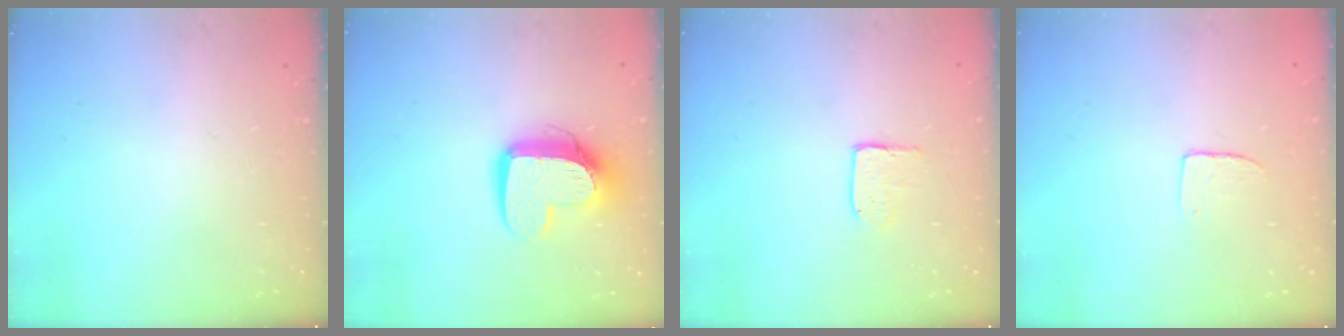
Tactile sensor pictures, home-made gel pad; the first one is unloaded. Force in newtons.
{"total": 12.2, "press": 12.2, "slide": 1.2}
{"total": 3.9, "press": 3.9, "slide": 0.1}
{"total": 4.3, "press": 4.3, "slide": 0.3}